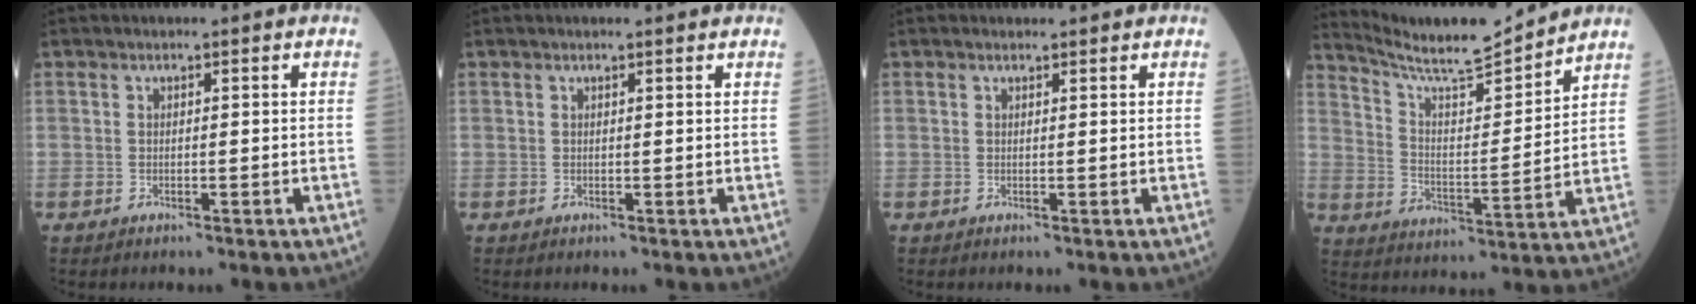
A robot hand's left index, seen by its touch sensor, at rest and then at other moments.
{"total": 2.4, "force": [2.2, 0.0, 1.0], "torque": [-0.009, 0.011, 0.024]}
{"total": 1.5, "force": [1.5, 0.2, 0.3], "torque": [-0.008, 0.007, 0.020]}
{"total": 14.2, "force": [13.5, 0.0, 4.4], "torque": [-0.084, -0.001, 0.222]}